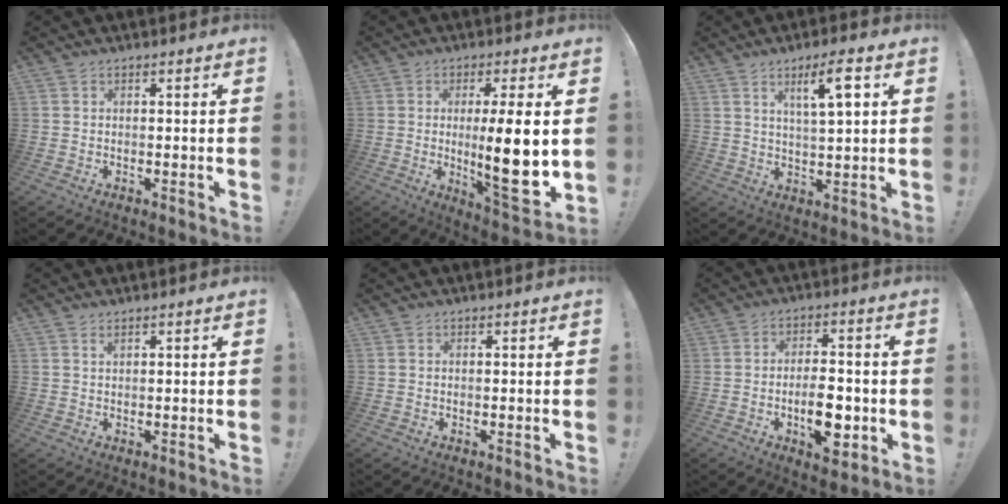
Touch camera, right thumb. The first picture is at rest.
{"total": 15.8, "force": [0.2, 2.4, 15.6], "torque": [-0.240, -0.024, 0.000]}
{"total": 8.3, "force": [3.7, 1.3, 7.3], "torque": [-0.113, -0.013, 0.053]}
{"total": 0.9, "force": [0.7, 0.3, 0.5], "torque": [-0.005, -0.001, 0.012]}
{"total": 0.0}
{"total": 11.0, "force": [-3.2, 5.1, 9.2], "torque": [-0.136, 0.006, -0.052]}